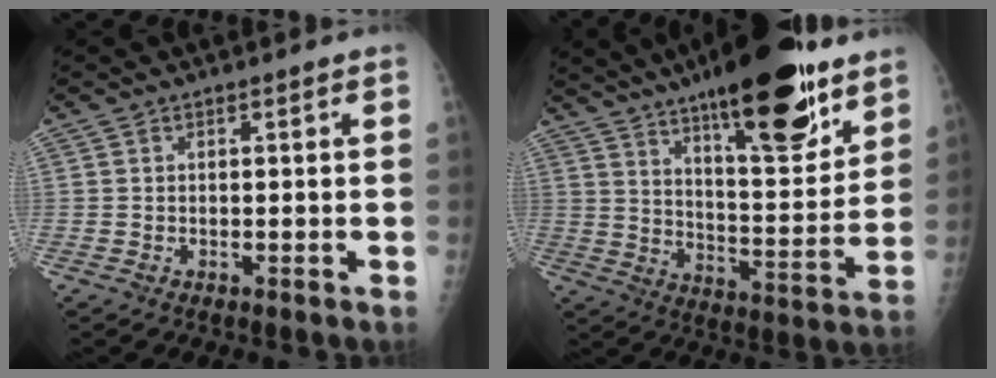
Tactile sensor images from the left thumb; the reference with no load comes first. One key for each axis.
{"total": 23.2, "fx": 14.8, "fy": 6.7, "fz": 16.6, "tx": -0.221, "ty": -0.072, "tz": 0.230}